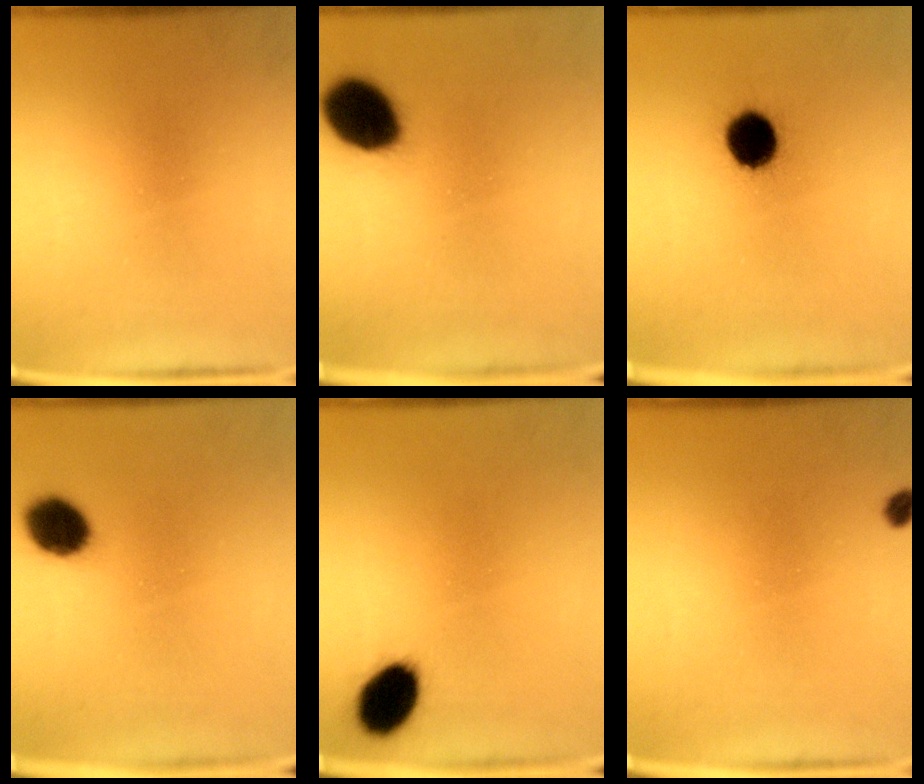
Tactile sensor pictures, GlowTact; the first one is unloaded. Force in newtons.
{"total": 13.1}
{"total": 9.5}
{"total": 8.1}
{"total": 8.3}
{"total": 1.2}